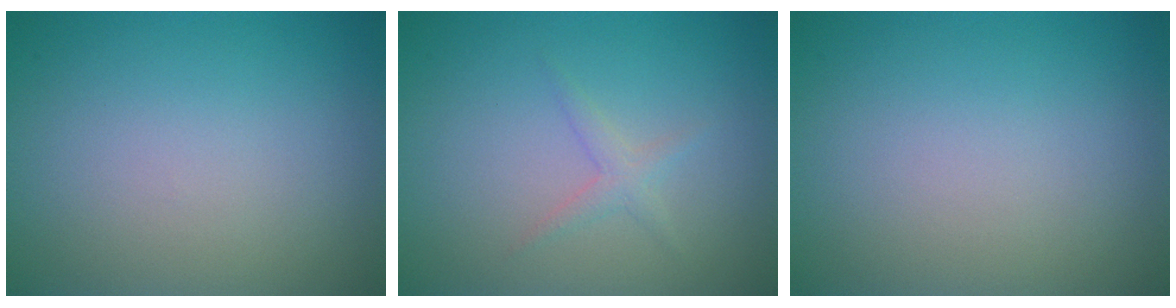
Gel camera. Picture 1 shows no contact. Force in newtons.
{"total": 1.2, "press": 1.2, "slide": 0.1}
{"total": 0.0}